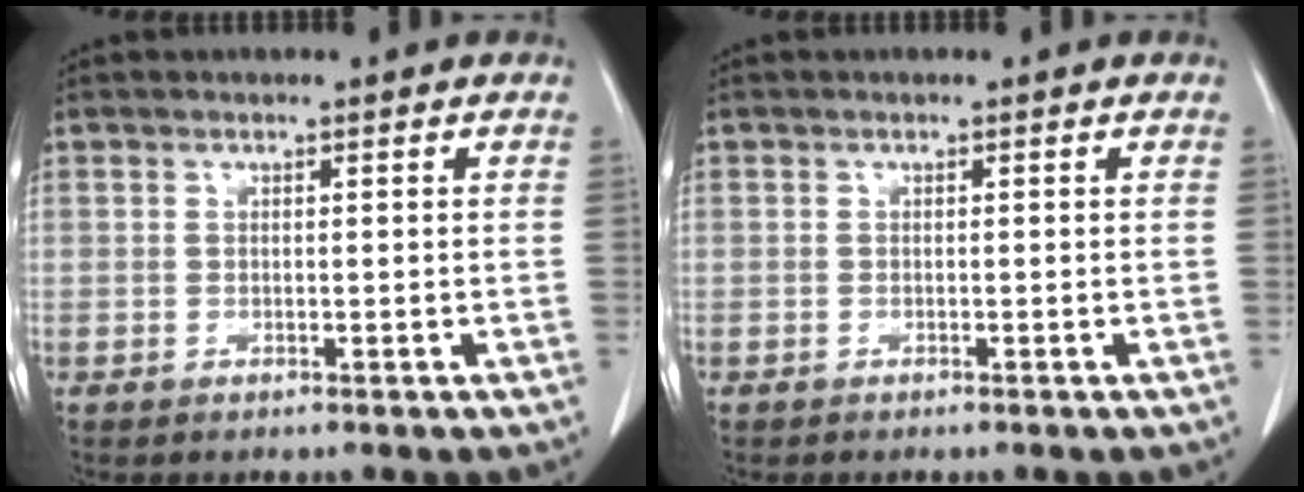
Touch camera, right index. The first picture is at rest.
{"total": 0.0}